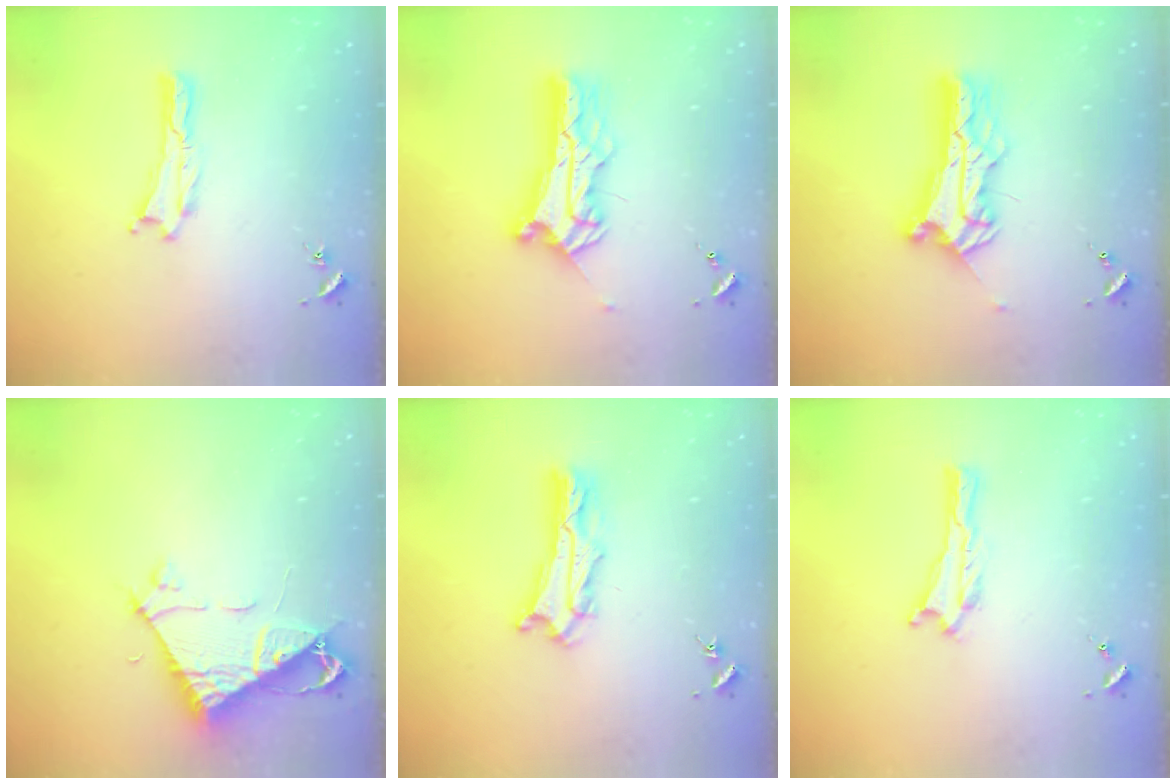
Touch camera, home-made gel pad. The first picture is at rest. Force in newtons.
{"total": 10.5, "press": 10.5, "slide": 0.8}
{"total": 10.5, "press": 10.5, "slide": 0.8}
{"total": 7.0, "press": 7.0, "slide": 0.5}
{"total": 4.4, "press": 4.4, "slide": 0.3}
{"total": 0.0}